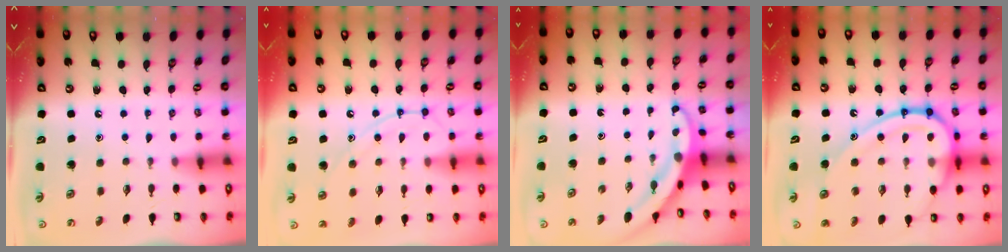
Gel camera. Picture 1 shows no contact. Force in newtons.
{"total": 9.9, "press": 9.9, "slide": 0.4}
{"total": 3.3, "press": 3.3, "slide": 0.2}
{"total": 21.5, "press": 21.4, "slide": 2.1}